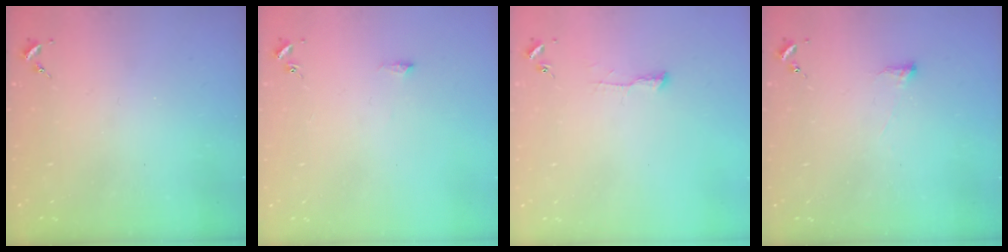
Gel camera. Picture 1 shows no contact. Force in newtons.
{"total": 4.6, "press": 4.6, "slide": 0.7}
{"total": 5.5, "press": 5.5, "slide": 0.5}
{"total": 3.3, "press": 3.2, "slide": 0.5}